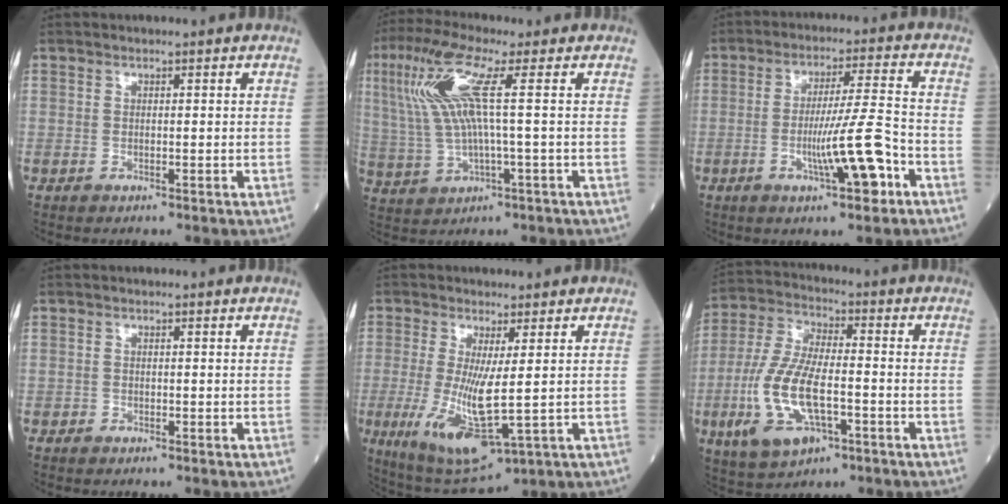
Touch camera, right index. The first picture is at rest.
{"total": 10.5, "force": [2.7, 0.4, 10.1], "torque": [-0.237, 0.019, 0.056]}
{"total": 9.9, "force": [-3.8, 0.3, 9.1], "torque": [-0.157, 0.001, -0.060]}
{"total": 0.0}
{"total": 10.5, "force": [-1.0, 1.8, 10.3], "torque": [-0.207, -0.032, -0.006]}
{"total": 13.3, "force": [-4.2, 5.0, 11.6], "torque": [-0.260, -0.004, -0.074]}